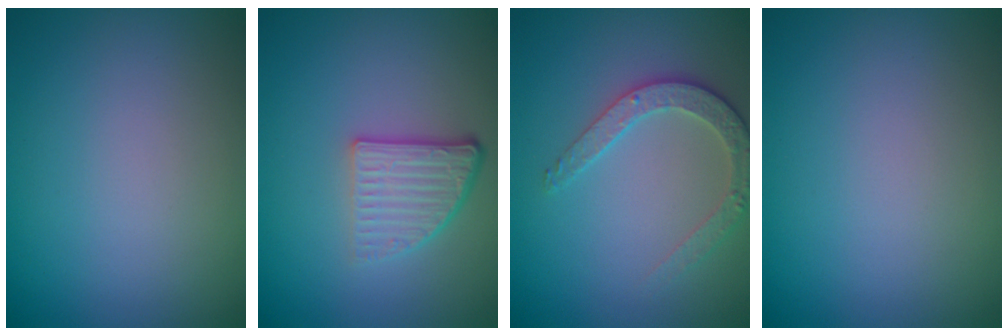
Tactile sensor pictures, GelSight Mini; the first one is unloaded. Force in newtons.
{"total": 3.8, "press": 2.5, "slide": 2.8}
{"total": 2.7, "press": 2.6, "slide": 0.7}
{"total": 0.0}